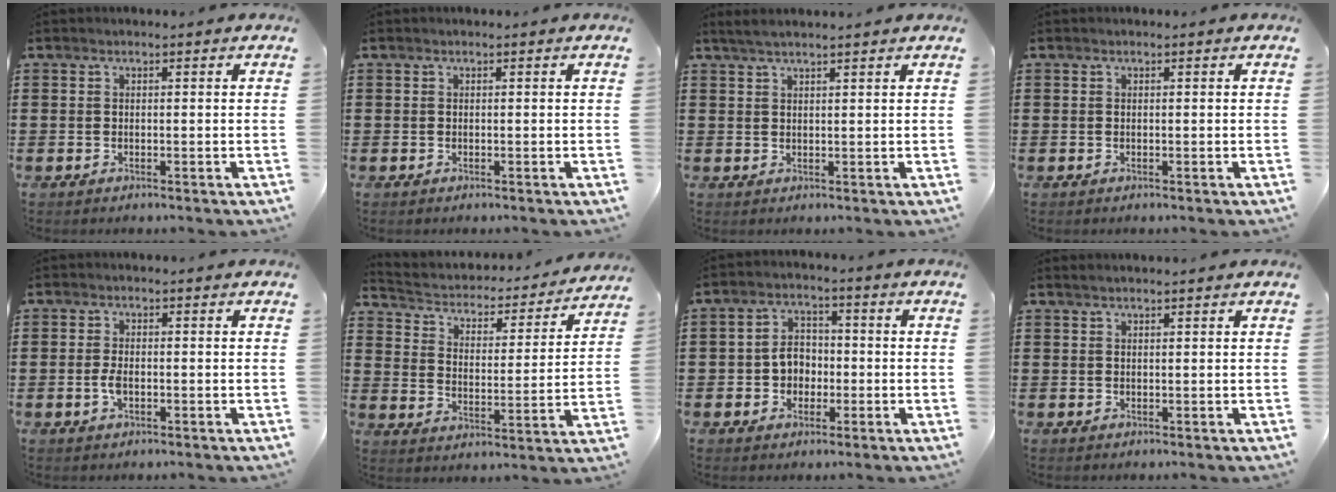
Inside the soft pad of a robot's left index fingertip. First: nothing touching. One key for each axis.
{"total": 0.0}
{"total": 2.0, "fx": 1.7, "fy": 0.1, "fz": 1.1, "tx": -0.024, "ty": 0.001, "tz": 0.032}
{"total": 0.0}
{"total": 2.5, "fx": -0.5, "fy": 1.1, "fz": 2.2, "tx": -0.057, "ty": -0.004, "tz": -0.013}
{"total": 2.5, "fx": 2.2, "fy": 1.1, "fz": 0.7, "tx": -0.030, "ty": -0.021, "tz": 0.026}
{"total": 4.4, "fx": -0.9, "fy": 3.6, "fz": 2.4, "tx": -0.053, "ty": 0.010, "tz": -0.021}
{"total": 0.8, "fx": 0.8, "fy": 0.1, "fz": 0.3, "tx": -0.005, "ty": 0.001, "tz": 0.015}